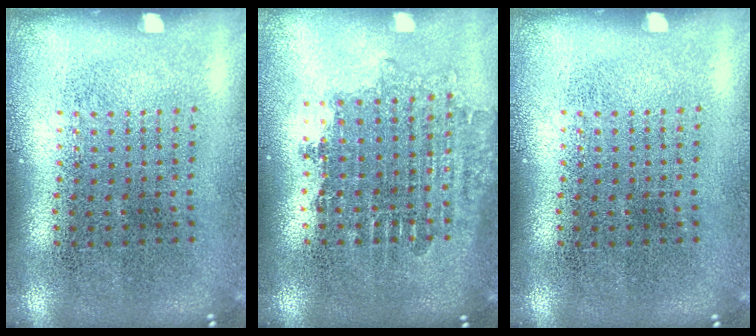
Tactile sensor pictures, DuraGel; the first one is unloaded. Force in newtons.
{"total": 1.7, "press": 1.4, "slide": 1.0}
{"total": 0.0}